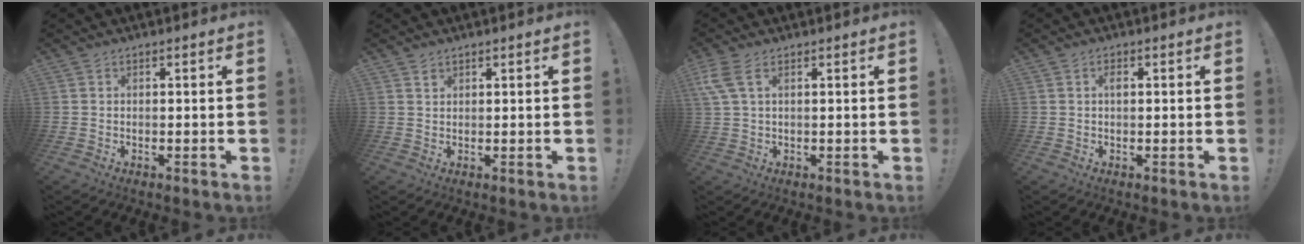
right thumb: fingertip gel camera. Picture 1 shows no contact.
{"total": 1.3, "force": [1.1, 0.6, 0.5], "torque": [0.006, -0.006, 0.017]}
{"total": 5.2, "force": [2.3, 1.9, 4.3], "torque": [-0.094, -0.002, 0.044]}
{"total": 1.0, "force": [0.2, 0.5, 0.8], "torque": [-0.009, 0.001, 0.002]}